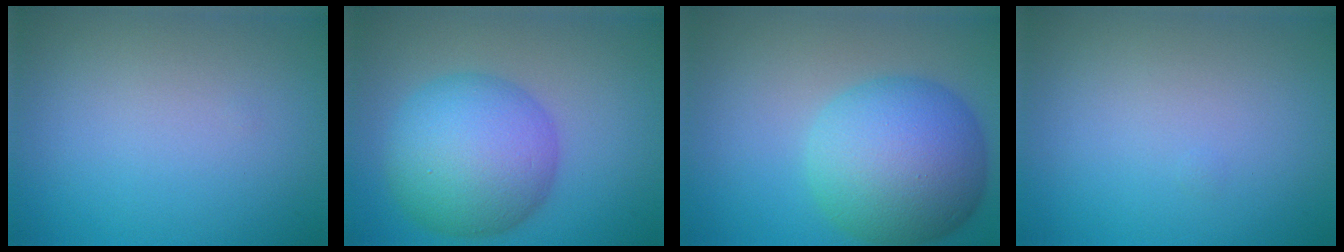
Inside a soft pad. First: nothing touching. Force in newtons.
{"total": 9.1, "press": 9.1, "slide": 0.2}
{"total": 9.9, "press": 9.9, "slide": 0.2}
{"total": 0.0}